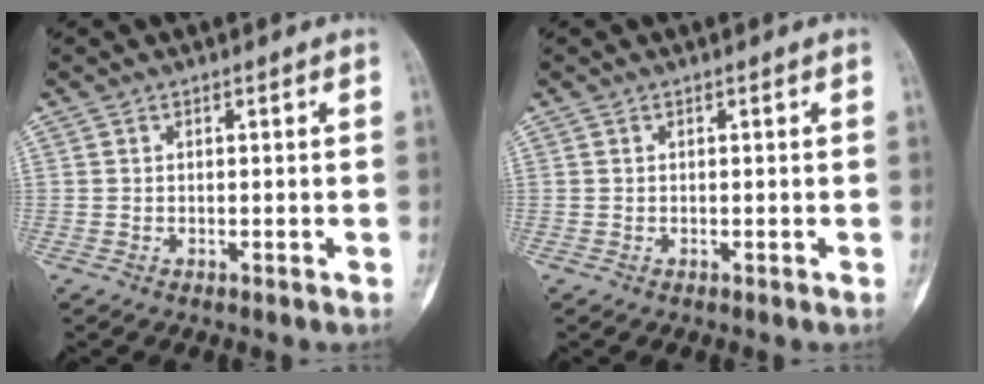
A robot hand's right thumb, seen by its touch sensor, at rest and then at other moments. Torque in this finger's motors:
{"motor_torque": [0.00, 0.00, 0.11, -0.11, 0.01]}